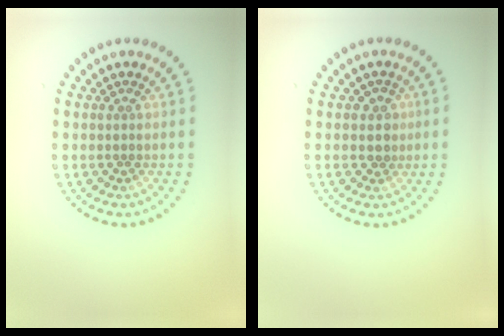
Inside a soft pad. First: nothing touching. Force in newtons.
{"total": 1.2, "press": 0.8, "slide": 0.8}